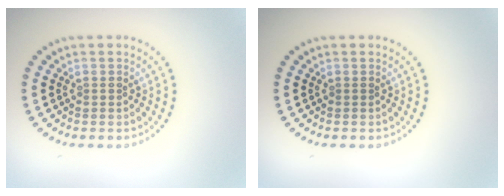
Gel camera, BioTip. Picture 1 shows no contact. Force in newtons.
{"total": 0.0}